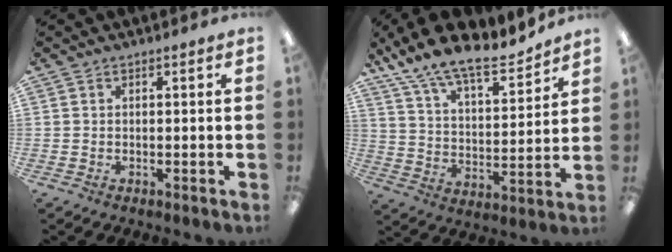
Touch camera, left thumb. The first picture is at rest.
{"total": 15.1, "force": [13.4, 3.8, 5.9], "torque": [-0.118, -0.096, 0.238]}